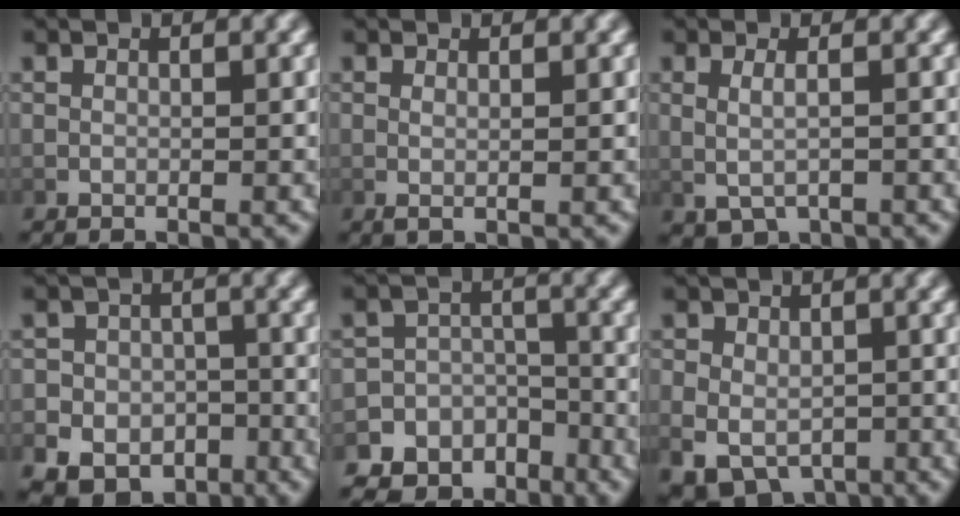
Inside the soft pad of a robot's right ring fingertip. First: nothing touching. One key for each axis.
{"total": 0.8, "fx": 0.2, "fy": -0.1, "fz": 0.7, "tx": -0.015, "ty": -0.011, "tz": 0.011}
{"total": 2.4, "fx": -0.1, "fy": 1.5, "fz": 1.8, "tx": -0.038, "ty": -0.010, "tz": 0.011}
{"total": 8.0, "fx": -5.0, "fy": 6.0, "fz": 1.9, "tx": -0.016, "ty": -0.028, "tz": -0.085}
{"total": 10.9, "fx": -6.8, "fy": 8.2, "fz": 2.4, "tx": -0.038, "ty": -0.024, "tz": -0.125}
{"total": 5.8, "fx": -3.2, "fy": 4.2, "fz": 2.4, "tx": -0.053, "ty": -0.040, "tz": -0.033}